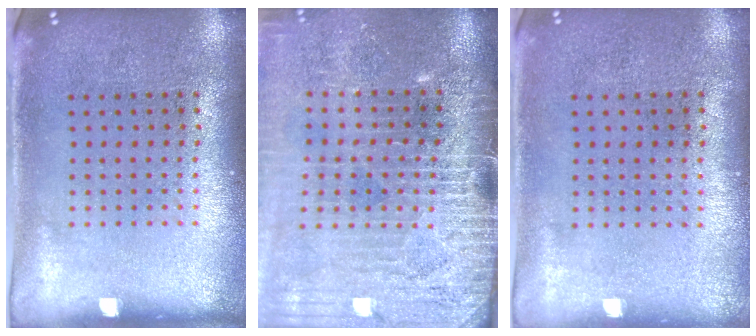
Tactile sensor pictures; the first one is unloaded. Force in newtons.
{"total": 4.0, "press": 3.5, "slide": 1.9}
{"total": 0.0}